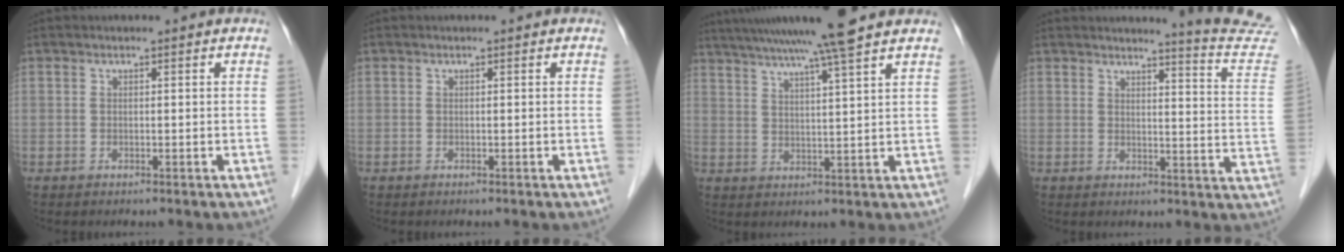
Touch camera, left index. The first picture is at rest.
{"total": 0.0}
{"total": 13.6, "force": [11.3, -1.2, 7.4], "torque": [-0.130, 0.019, 0.162]}
{"total": 12.2, "force": [12.0, -1.8, 1.3], "torque": [-0.014, -0.114, 0.113]}